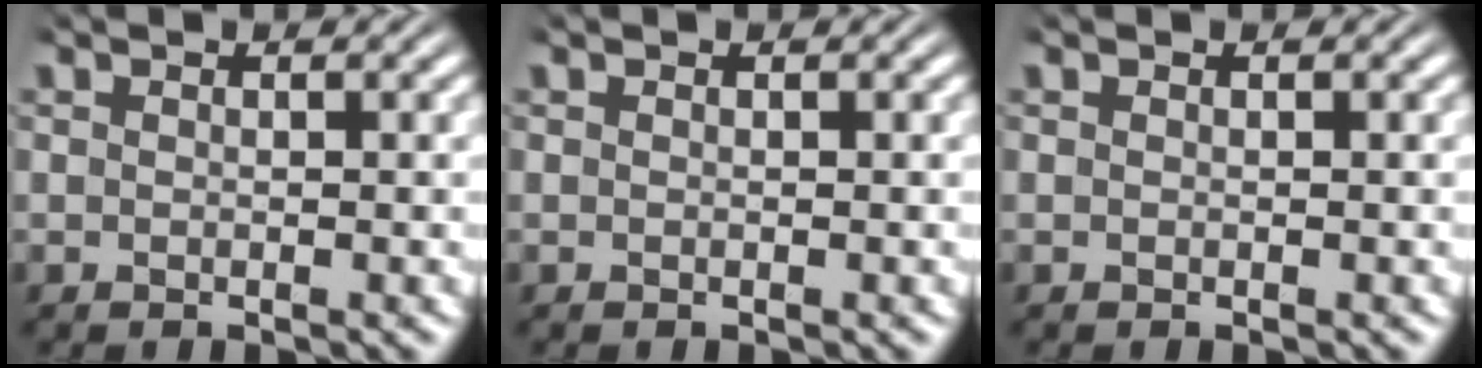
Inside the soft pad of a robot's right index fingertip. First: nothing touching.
{"total": 0.0}
{"total": 0.0}